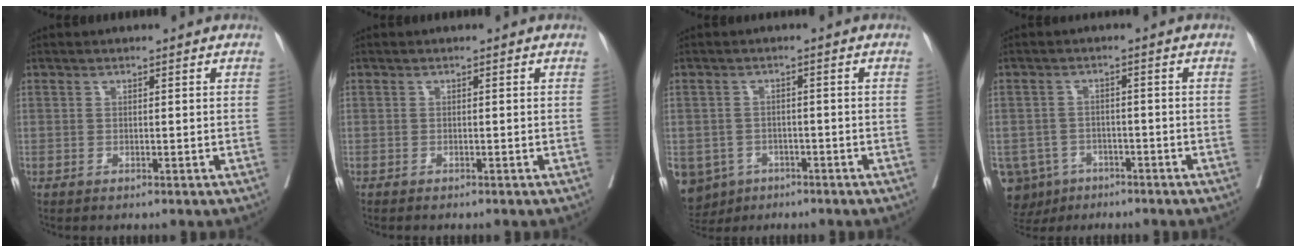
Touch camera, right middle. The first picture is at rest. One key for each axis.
{"total": 1.4, "fx": -1.3, "fy": 0.2, "fz": 0.6, "tx": -0.008, "ty": -0.003, "tz": -0.016}
{"total": 9.3, "fx": -5.4, "fy": 7.2, "fz": 2.3, "tx": -0.064, "ty": -0.006, "tz": -0.075}
{"total": 8.3, "fx": -4.9, "fy": 6.4, "fz": 1.7, "tx": -0.041, "ty": 0.001, "tz": -0.072}